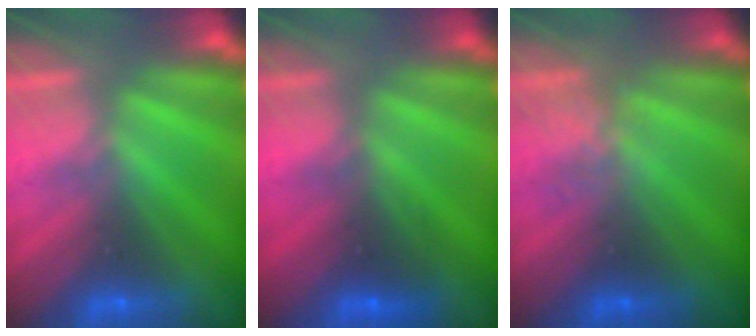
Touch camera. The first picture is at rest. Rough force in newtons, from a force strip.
{"total": 2.6}
{"total": 1.9}